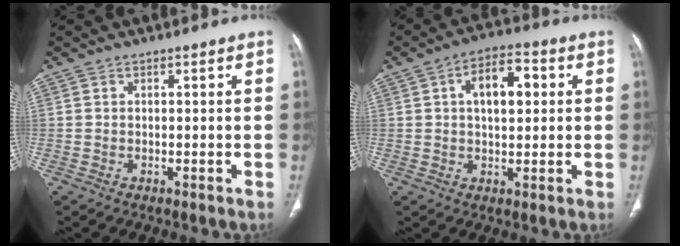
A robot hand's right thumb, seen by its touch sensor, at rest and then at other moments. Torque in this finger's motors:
{"motor_torque": [0.03, 0.03, 0.48, -0.50, 0.06]}